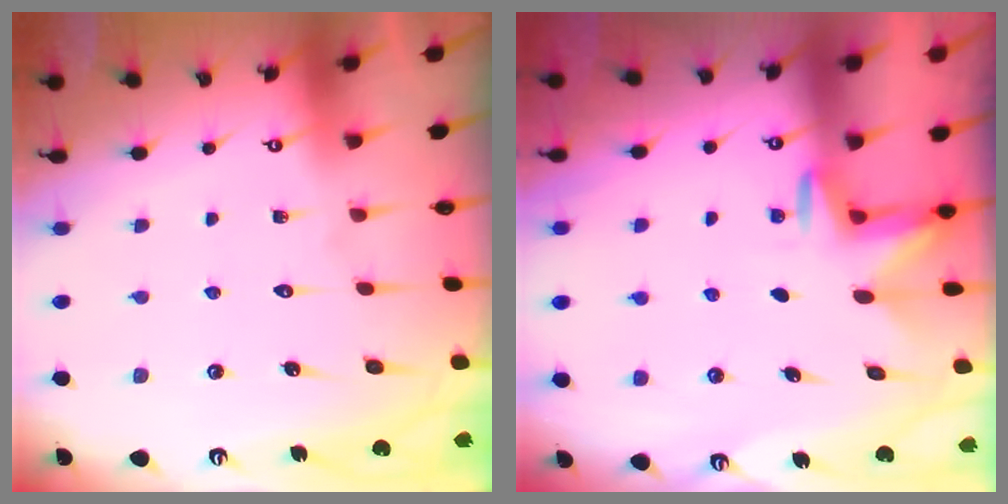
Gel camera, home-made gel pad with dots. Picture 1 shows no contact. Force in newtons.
{"total": 3.1, "press": 3.1, "slide": 0.6}